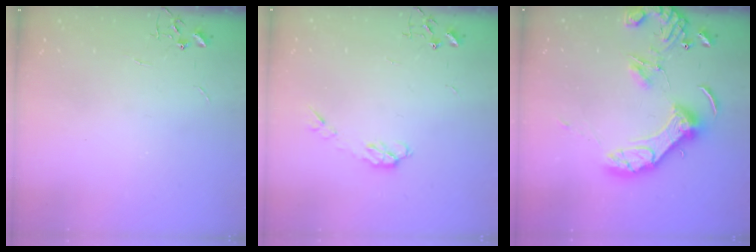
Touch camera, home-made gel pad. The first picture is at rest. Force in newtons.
{"total": 4.5, "press": 4.5, "slide": 0.7}
{"total": 15.2, "press": 15.0, "slide": 2.2}